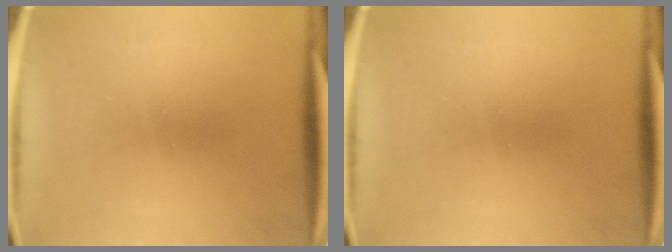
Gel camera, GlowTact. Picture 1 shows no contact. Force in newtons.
{"total": 0.0}